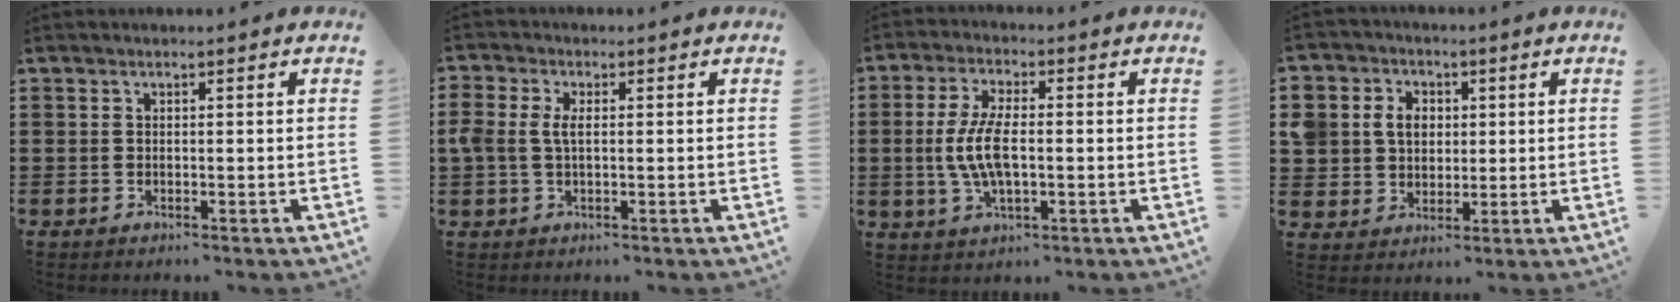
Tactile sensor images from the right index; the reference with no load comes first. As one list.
[{"total": 3.2, "force": [0.2, 1.8, 2.7], "torque": [-0.069, 0.001, -0.003]}, {"total": 7.3, "force": [-0.4, 3.1, 6.6], "torque": [-0.148, -0.003, -0.013]}, {"total": 6.2, "force": [1.4, 5.6, 2.4], "torque": [-0.085, 0.013, 0.020]}]